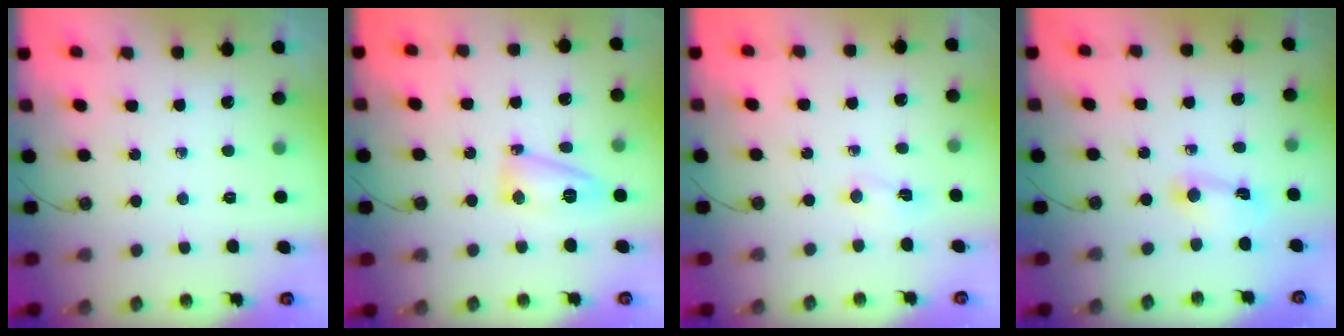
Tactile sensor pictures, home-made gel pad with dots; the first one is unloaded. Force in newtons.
{"total": 7.5, "press": 7.4, "slide": 1.2}
{"total": 2.2, "press": 2.1, "slide": 0.7}
{"total": 2.7, "press": 2.7, "slide": 0.3}